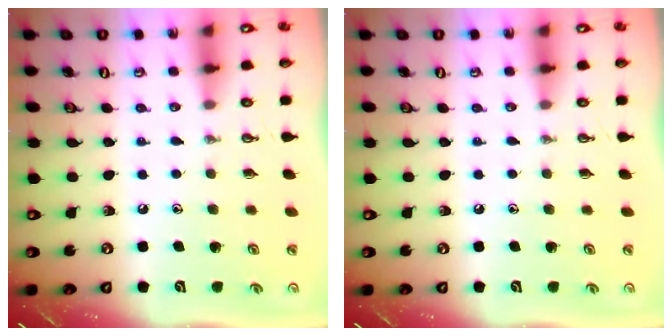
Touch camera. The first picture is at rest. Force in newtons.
{"total": 0.0}